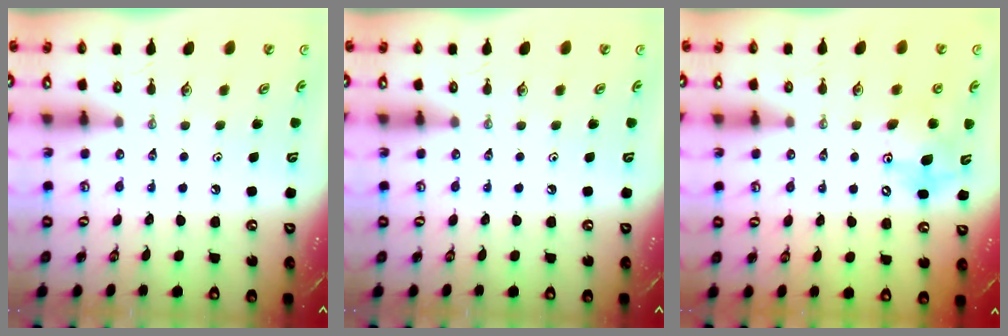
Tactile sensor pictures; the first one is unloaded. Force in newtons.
{"total": 0.0}
{"total": 11.9, "press": 11.5, "slide": 2.9}